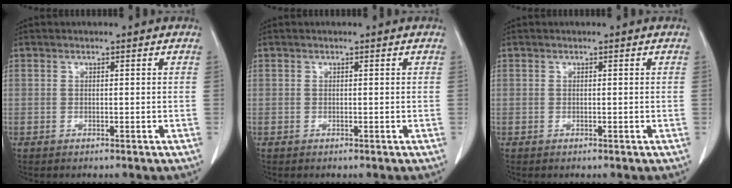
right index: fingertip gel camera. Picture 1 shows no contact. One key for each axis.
{"total": 0.0}
{"total": 0.0}